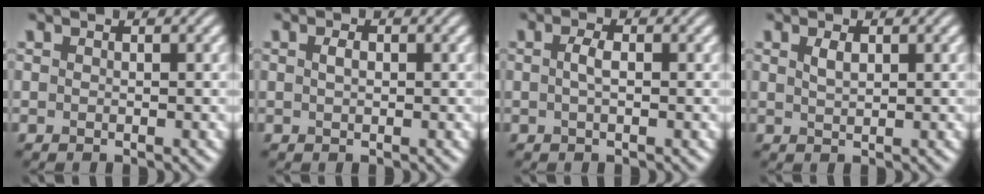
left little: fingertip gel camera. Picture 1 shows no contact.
{"total": 0.9, "force": [0.2, 0.5, 0.7], "torque": [-0.017, 0.002, 0.003]}
{"total": 1.3, "force": [0.0, 0.5, 1.3], "torque": [-0.028, 0.002, -0.001]}
{"total": 1.2, "force": [0.6, 0.5, 0.9], "torque": [-0.023, 0.001, 0.015]}